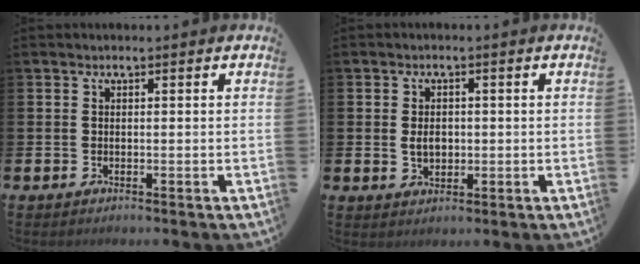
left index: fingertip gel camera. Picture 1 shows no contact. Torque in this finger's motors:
{"motor_torque": [0.12, -0.02, 0.04, 0.04]}